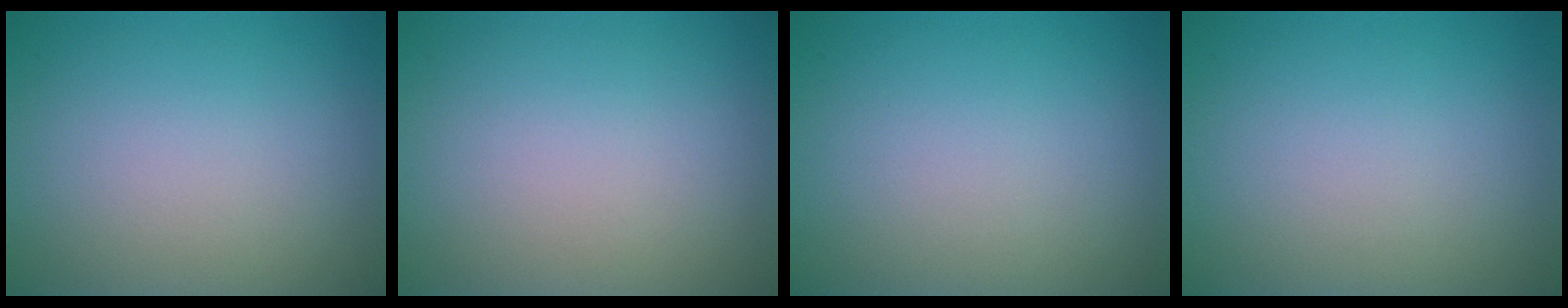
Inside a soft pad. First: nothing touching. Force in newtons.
{"total": 0.0}
{"total": 0.0}
{"total": 0.0}